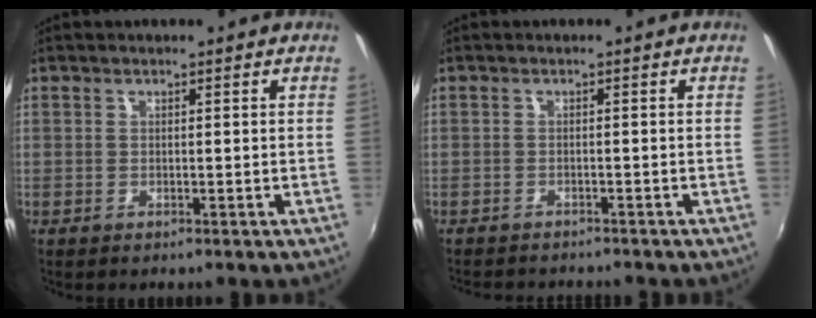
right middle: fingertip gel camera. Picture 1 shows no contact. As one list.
[{"total": 4.7, "force": [-4.4, 0.8, 1.4], "torque": [-0.039, -0.013, -0.066]}]